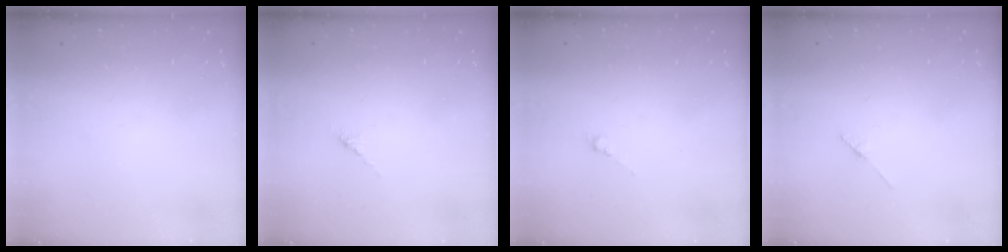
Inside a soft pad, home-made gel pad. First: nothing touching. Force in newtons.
{"total": 2.7, "press": 2.7, "slide": 0.7}
{"total": 0.0}
{"total": 1.7, "press": 1.6, "slide": 0.2}